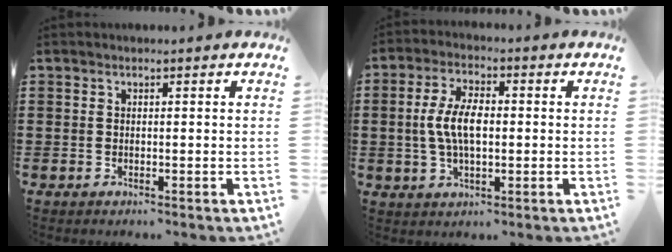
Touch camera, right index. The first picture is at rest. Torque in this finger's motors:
{"motor_torque": [0.54, 0.08, 0.35, 0.21]}